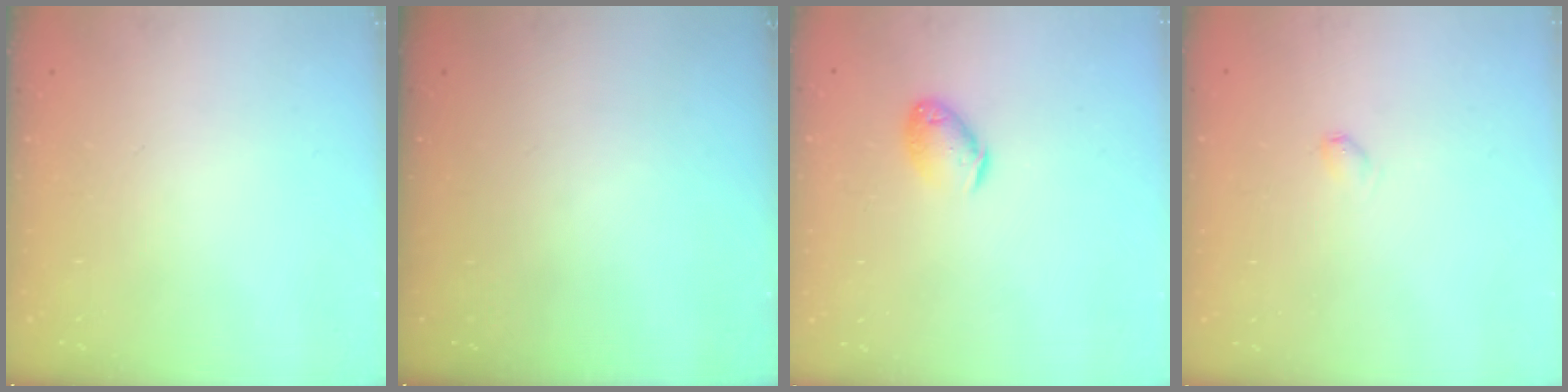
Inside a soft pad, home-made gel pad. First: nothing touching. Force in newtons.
{"total": 0.0}
{"total": 8.3, "press": 8.2, "slide": 1.2}
{"total": 2.7, "press": 2.7, "slide": 0.4}